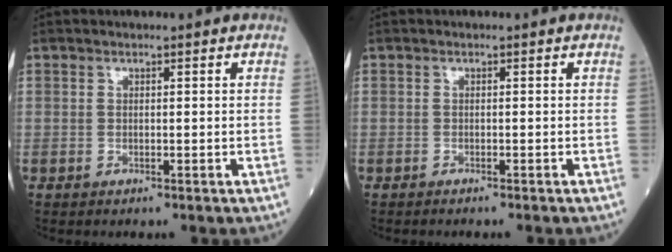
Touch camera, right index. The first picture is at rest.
{"total": 2.1, "force": [-1.8, -0.1, 1.0], "torque": [-0.014, -0.001, -0.021]}